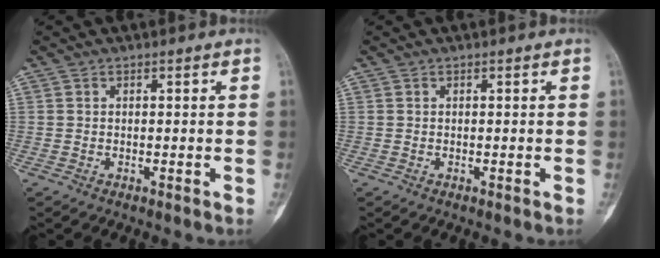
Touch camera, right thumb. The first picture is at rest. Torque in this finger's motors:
{"motor_torque": [-0.01, 0.01, 0.01, 0.01, 0.00]}